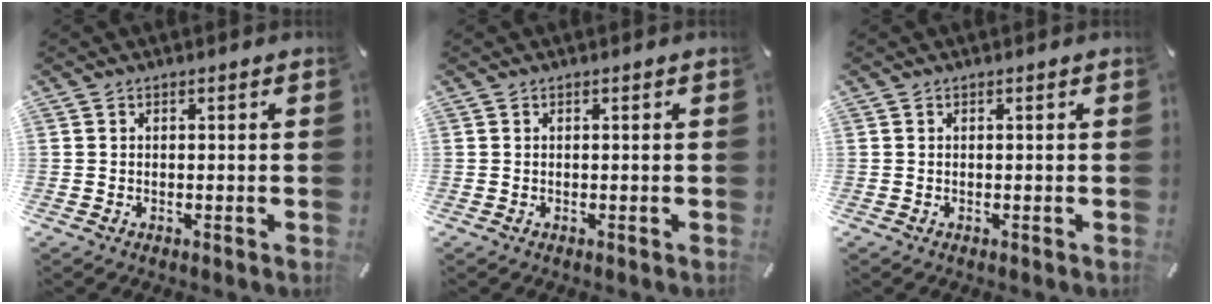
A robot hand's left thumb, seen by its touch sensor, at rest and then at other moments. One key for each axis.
{"total": 0.0}
{"total": 0.0}